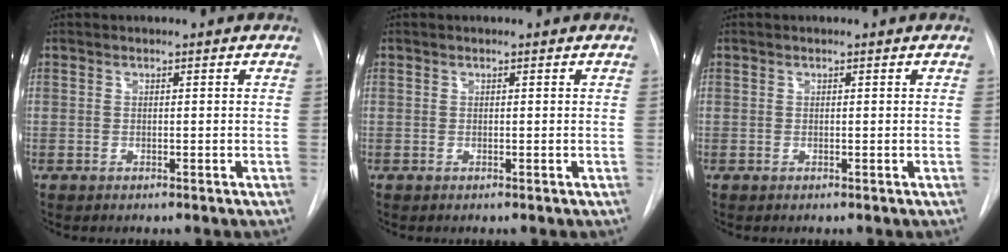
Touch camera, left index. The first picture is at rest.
{"total": 0.0}
{"total": 0.0}